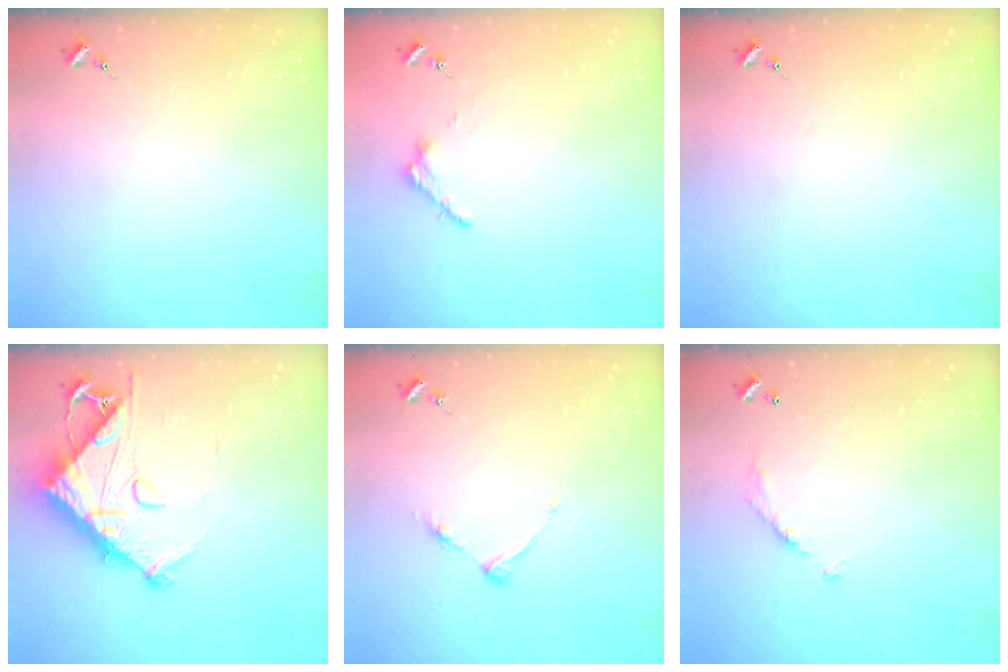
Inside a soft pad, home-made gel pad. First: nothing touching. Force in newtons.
{"total": 3.2, "press": 3.2, "slide": 0.4}
{"total": 0.0}
{"total": 13.1, "press": 13.0, "slide": 1.0}
{"total": 6.0, "press": 6.0, "slide": 0.7}
{"total": 6.5, "press": 6.5, "slide": 0.4}